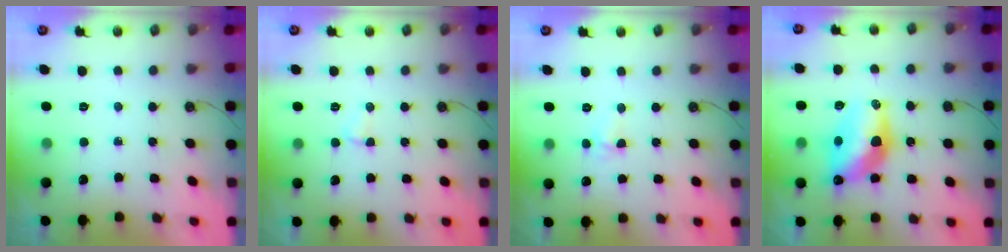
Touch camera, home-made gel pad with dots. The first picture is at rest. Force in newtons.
{"total": 2.5, "press": 2.5, "slide": 0.7}
{"total": 2.9, "press": 2.9, "slide": 0.4}
{"total": 14.0, "press": 14.0, "slide": 1.2}